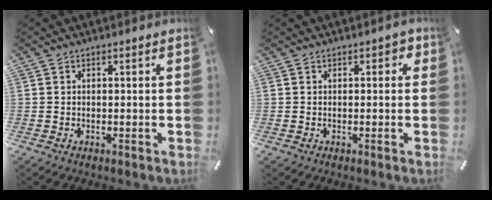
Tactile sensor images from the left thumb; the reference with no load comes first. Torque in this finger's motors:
{"motor_torque": [1.17, 1.05, 0.64, -0.74, 0.00]}